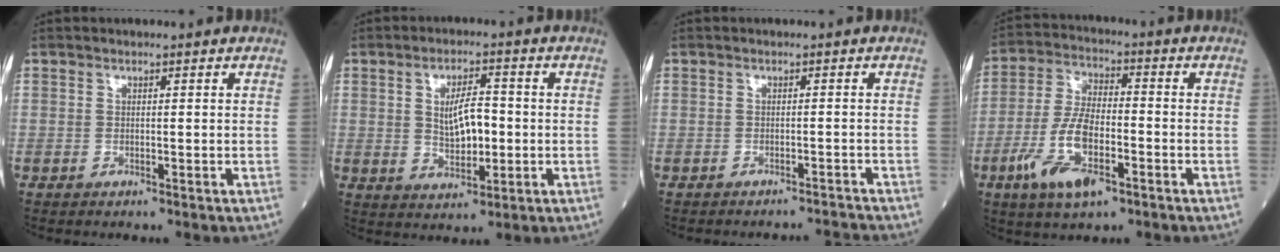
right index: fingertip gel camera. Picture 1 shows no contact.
{"total": 6.5, "force": [0.1, 2.7, 5.9], "torque": [-0.104, 0.002, 0.006]}
{"total": 3.8, "force": [-3.5, -1.2, -0.6], "torque": [0.012, 0.000, -0.046]}
{"total": 11.2, "force": [-4.9, 3.8, 9.3], "torque": [-0.198, -0.007, -0.091]}